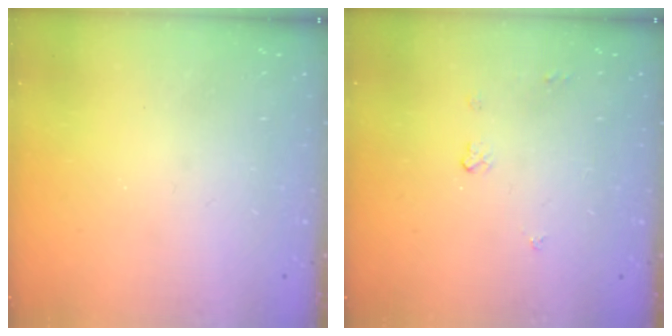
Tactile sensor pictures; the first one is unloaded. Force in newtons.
{"total": 3.6, "press": 3.6, "slide": 0.0}